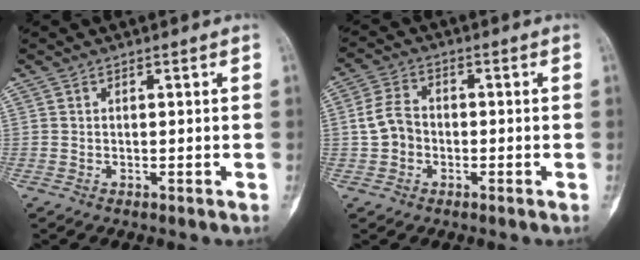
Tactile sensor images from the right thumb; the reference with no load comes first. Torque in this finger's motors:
{"motor_torque": [0.48, 0.37, 0.39, -0.27, 0.22]}